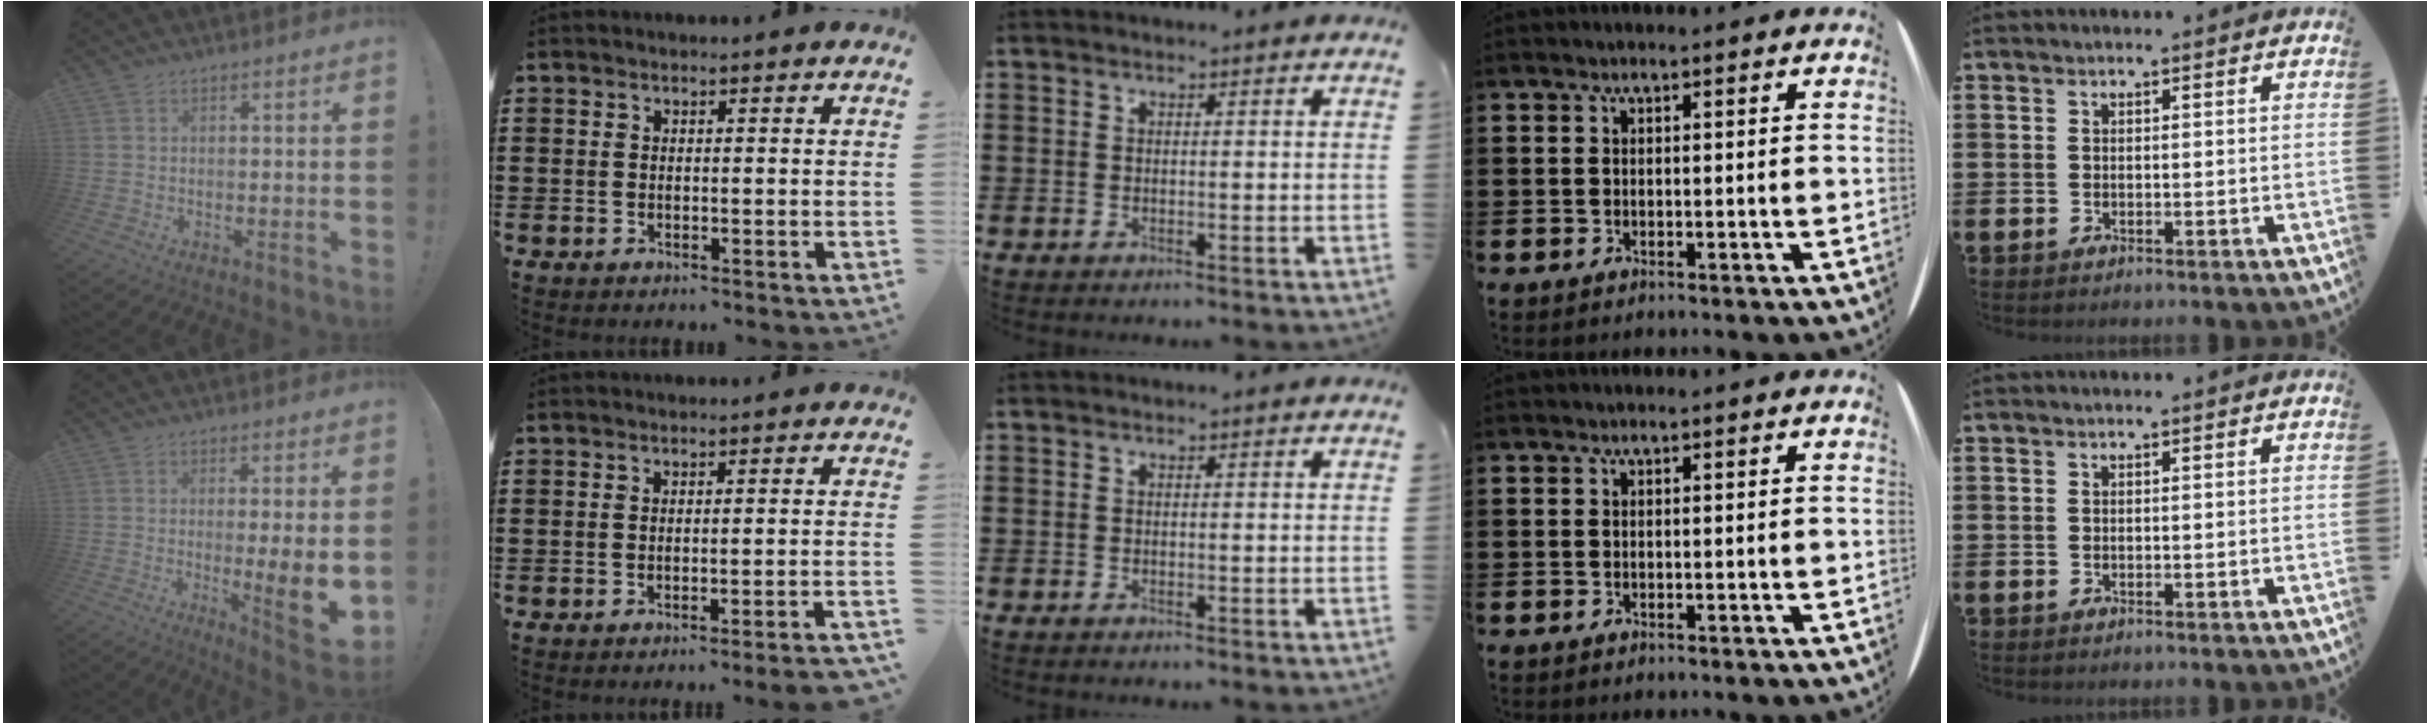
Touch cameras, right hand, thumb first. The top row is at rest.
{"thumb": {"total": 10.3, "force": [-0.6, 0.8, 10.2], "torque": [-0.130, -0.020, -0.007]}, "index": {"total": 1.9, "force": [-1.6, -0.5, 1.0], "torque": [-0.017, -0.001, -0.031]}}